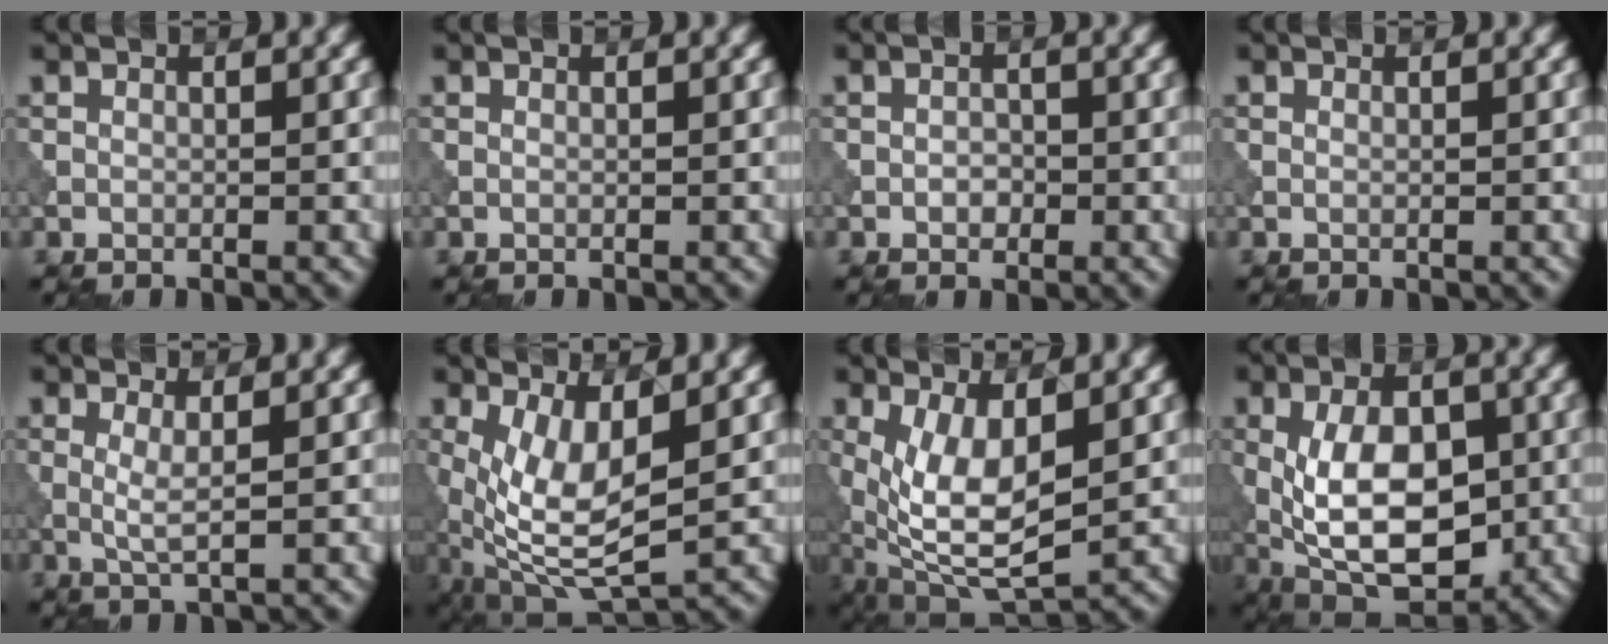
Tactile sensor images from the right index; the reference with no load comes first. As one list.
[{"total": 0.0}, {"total": 1.3, "force": [-0.4, 0.9, 0.8], "torque": [-0.012, 0.000, -0.010]}, {"total": 0.0}, {"total": 2.0, "force": [0.3, 0.3, 2.0], "torque": [-0.044, -0.004, 0.006]}, {"total": 7.5, "force": [0.2, 3.0, 6.9], "torque": [-0.154, -0.017, 0.007]}, {"total": 7.6, "force": [0.2, 3.2, 6.9], "torque": [-0.148, -0.012, 0.005]}, {"total": 10.0, "force": [-0.7, 5.5, 8.3], "torque": [-0.148, -0.004, -0.015]}]